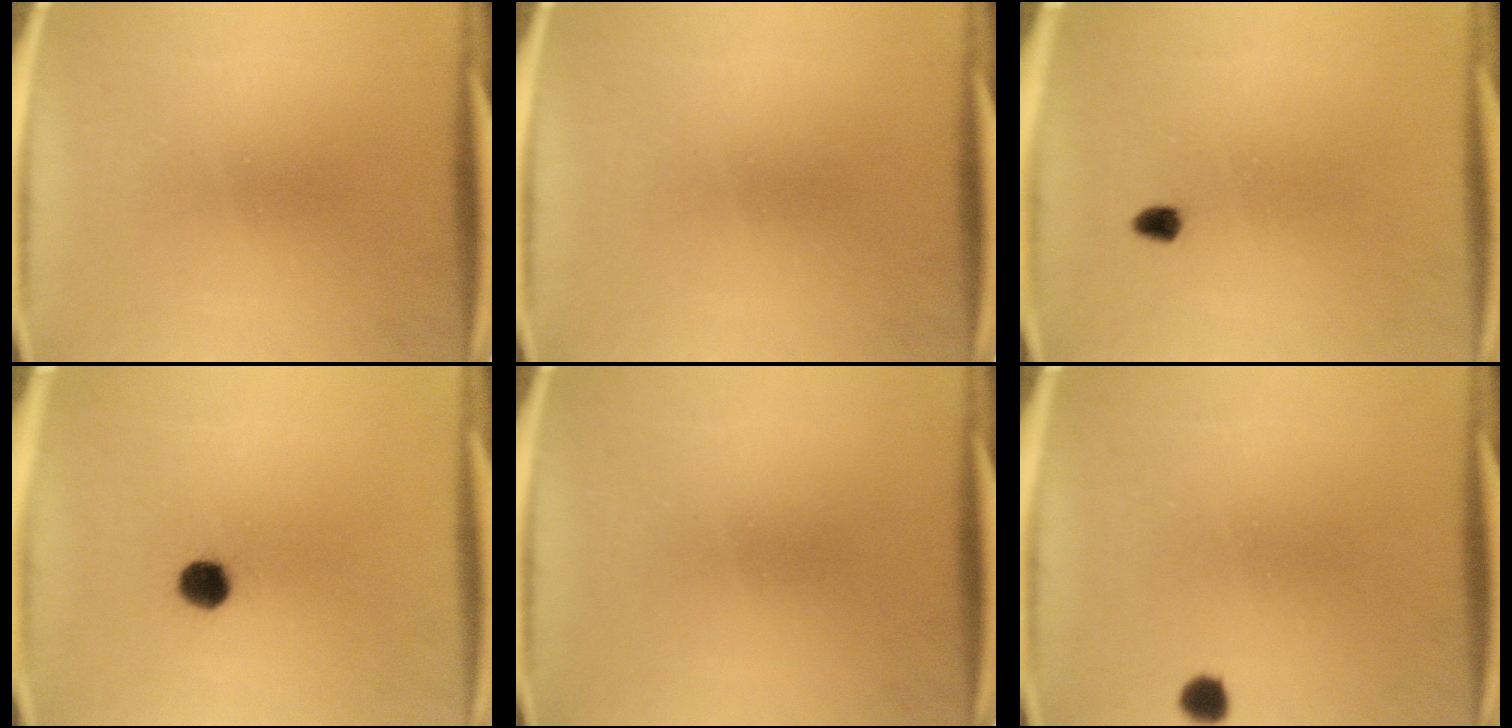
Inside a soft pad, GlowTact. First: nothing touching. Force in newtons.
{"total": 0.0}
{"total": 1.5}
{"total": 4.3}
{"total": 0.0}
{"total": 2.1}